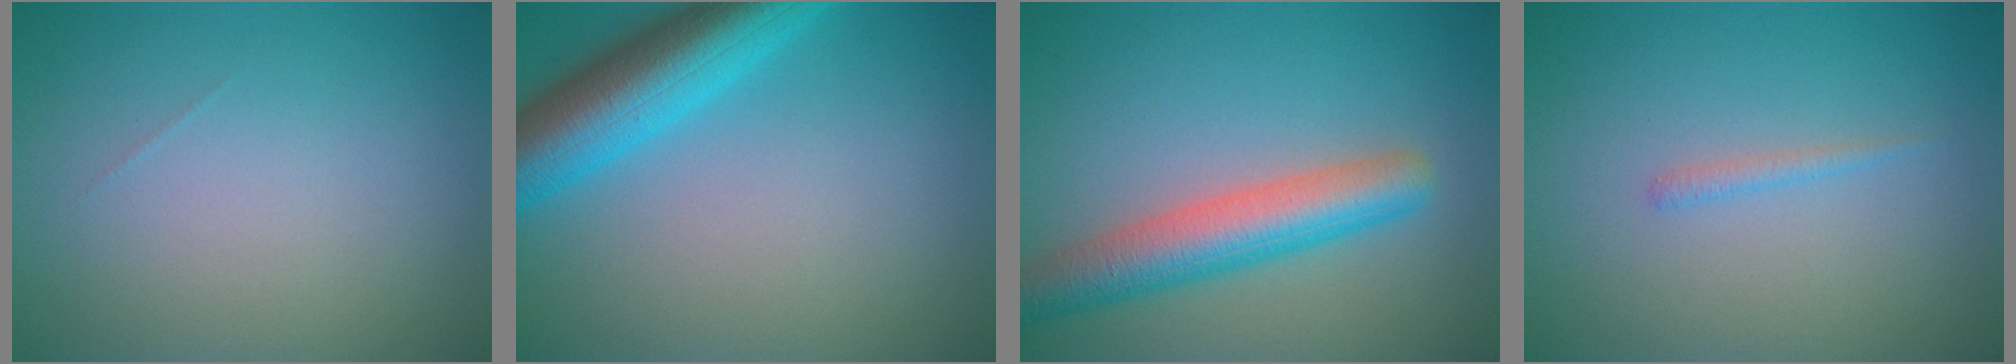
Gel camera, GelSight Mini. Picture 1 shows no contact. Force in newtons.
{"total": 7.7, "press": 7.7, "slide": 0.4}
{"total": 6.1, "press": 6.1, "slide": 0.3}
{"total": 0.8, "press": 0.8, "slide": 0.1}